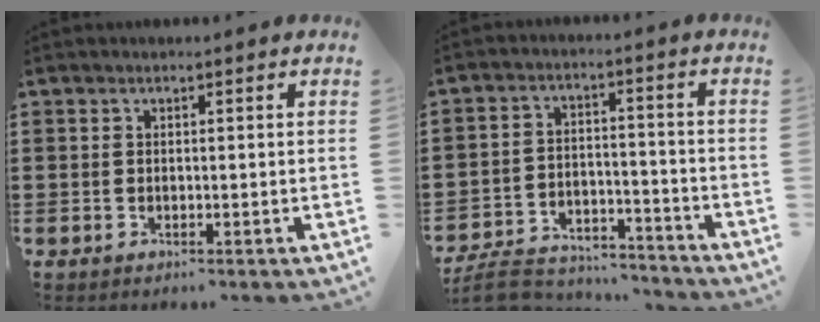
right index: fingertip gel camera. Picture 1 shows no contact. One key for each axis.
{"total": 8.6, "fx": -8.1, "fy": 1.9, "fz": 2.2, "tx": -0.046, "ty": 0.022, "tz": -0.157}